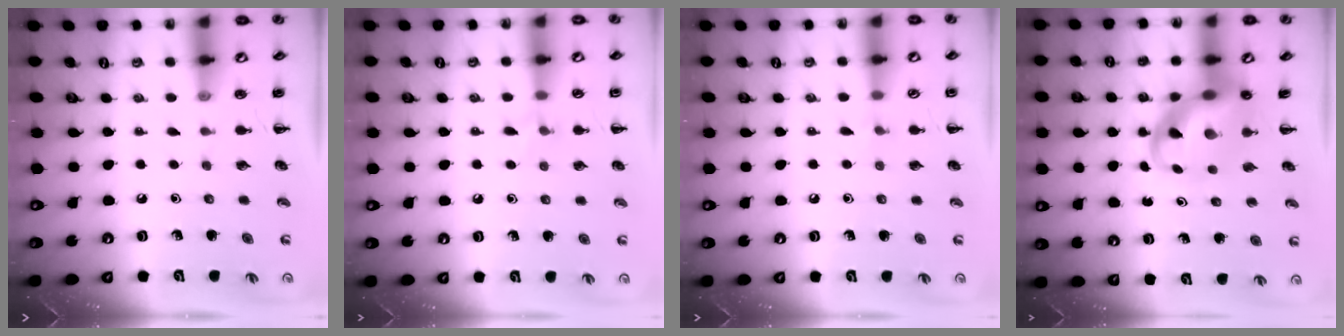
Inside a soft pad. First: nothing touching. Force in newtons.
{"total": 5.8, "press": 5.5, "slide": 2.0}
{"total": 4.1, "press": 3.9, "slide": 1.4}
{"total": 8.5, "press": 8.2, "slide": 2.2}